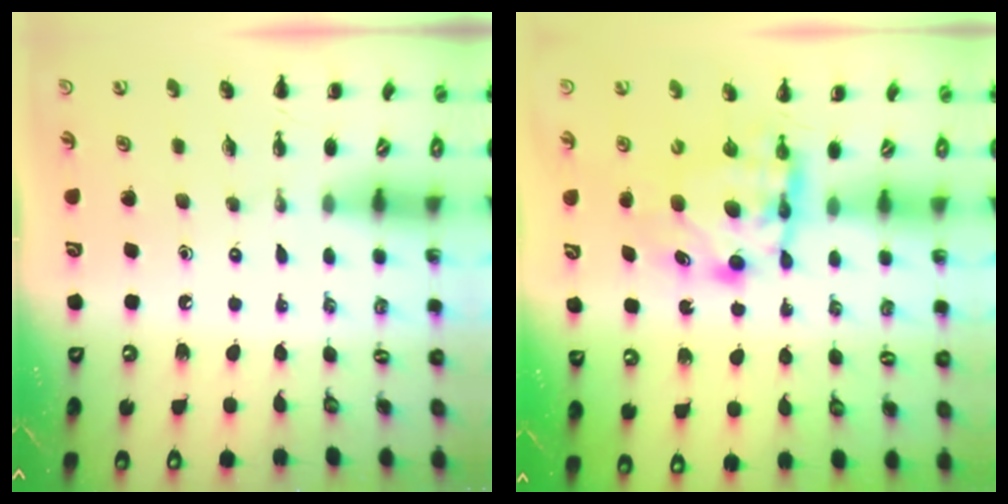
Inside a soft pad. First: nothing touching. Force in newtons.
{"total": 6.0, "press": 6.0, "slide": 0.8}